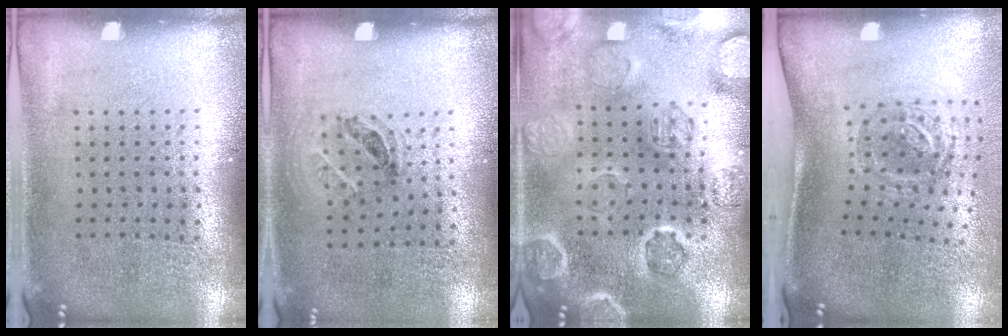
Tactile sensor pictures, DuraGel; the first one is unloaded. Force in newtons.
{"total": 1.1, "press": 0.7, "slide": 0.9}
{"total": 2.5, "press": 2.5, "slide": 0.4}
{"total": 1.9, "press": 1.2, "slide": 1.6}